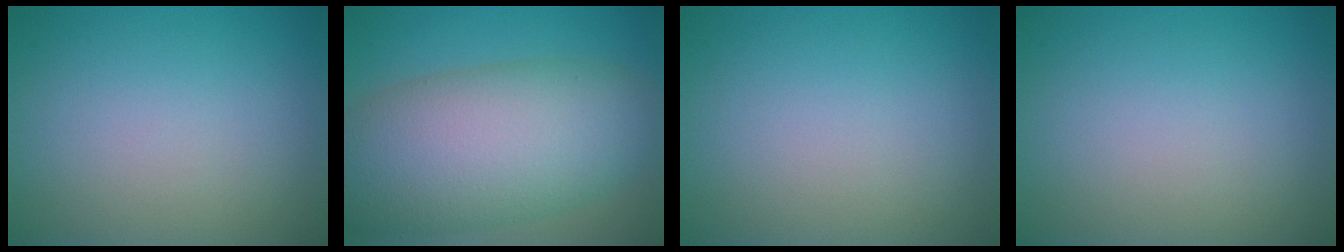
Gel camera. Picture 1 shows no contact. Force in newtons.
{"total": 11.2, "press": 11.2, "slide": 0.3}
{"total": 0.0}
{"total": 0.0}